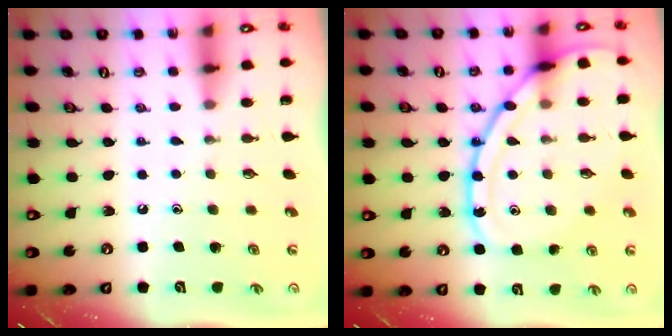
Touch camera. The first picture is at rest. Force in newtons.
{"total": 16.6, "press": 16.5, "slide": 1.4}